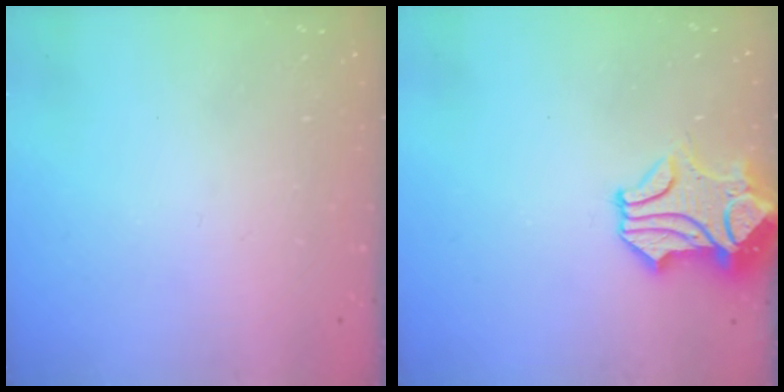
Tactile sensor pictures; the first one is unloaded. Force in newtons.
{"total": 1.7, "press": 1.1, "slide": 1.3}